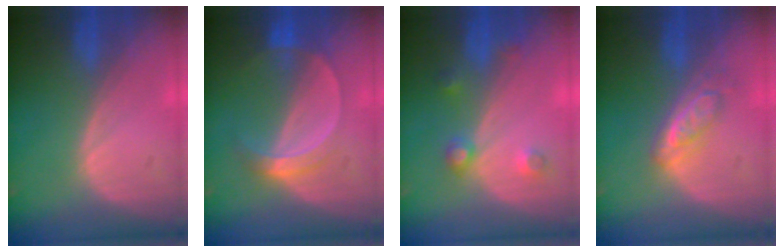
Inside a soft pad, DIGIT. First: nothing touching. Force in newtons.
{"total": 5.1, "press": 4.6, "slide": 2.1}
{"total": 3.6, "press": 3.4, "slide": 1.3}
{"total": 4.9, "press": 4.6, "slide": 1.8}